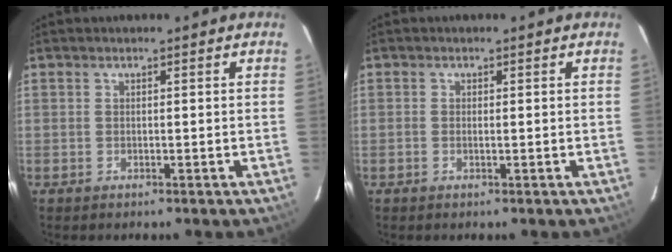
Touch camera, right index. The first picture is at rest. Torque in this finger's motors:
{"motor_torque": [-0.18, 0.08, -0.03, 0.00]}